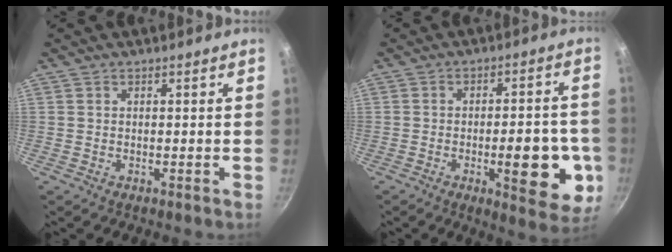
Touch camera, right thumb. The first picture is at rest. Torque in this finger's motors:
{"motor_torque": [2.13, 1.79, 1.50, -0.35, 0.34]}